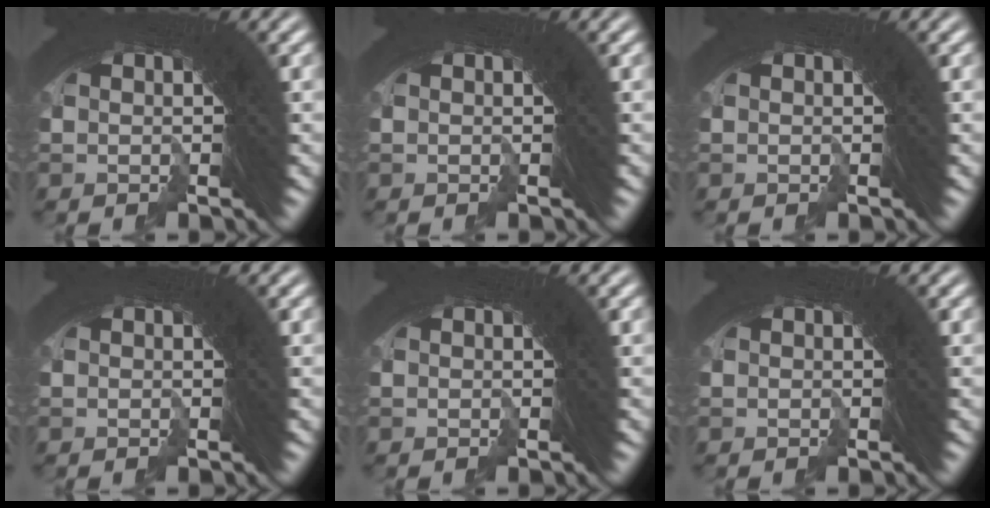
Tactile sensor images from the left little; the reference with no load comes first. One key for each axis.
{"total": 0.0}
{"total": 0.0}
{"total": 0.0}
{"total": 0.0}
{"total": 0.0}